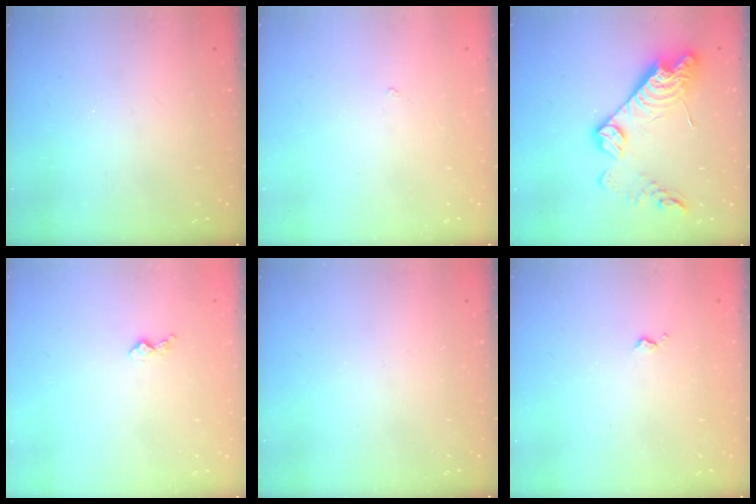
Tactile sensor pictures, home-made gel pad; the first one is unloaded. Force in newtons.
{"total": 1.9, "press": 1.9, "slide": 0.4}
{"total": 17.1, "press": 17.0, "slide": 0.7}
{"total": 3.7, "press": 3.6, "slide": 0.5}
{"total": 0.0}
{"total": 3.4, "press": 3.3, "slide": 0.5}